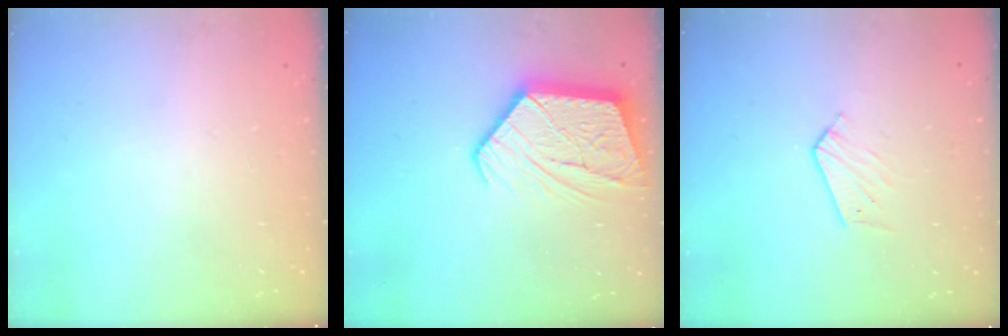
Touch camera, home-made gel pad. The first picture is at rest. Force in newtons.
{"total": 17.9, "press": 17.8, "slide": 1.6}
{"total": 4.2, "press": 4.2, "slide": 0.4}